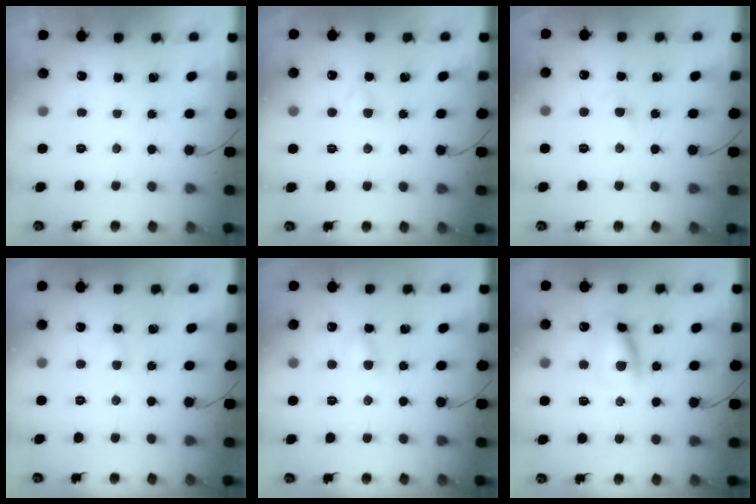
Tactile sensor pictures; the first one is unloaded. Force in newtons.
{"total": 2.5, "press": 2.3, "slide": 1.0}
{"total": 2.8, "press": 2.5, "slide": 1.2}
{"total": 2.9, "press": 2.8, "slide": 0.8}
{"total": 4.4, "press": 4.2, "slide": 1.3}
{"total": 12.0, "press": 11.9, "slide": 1.8}